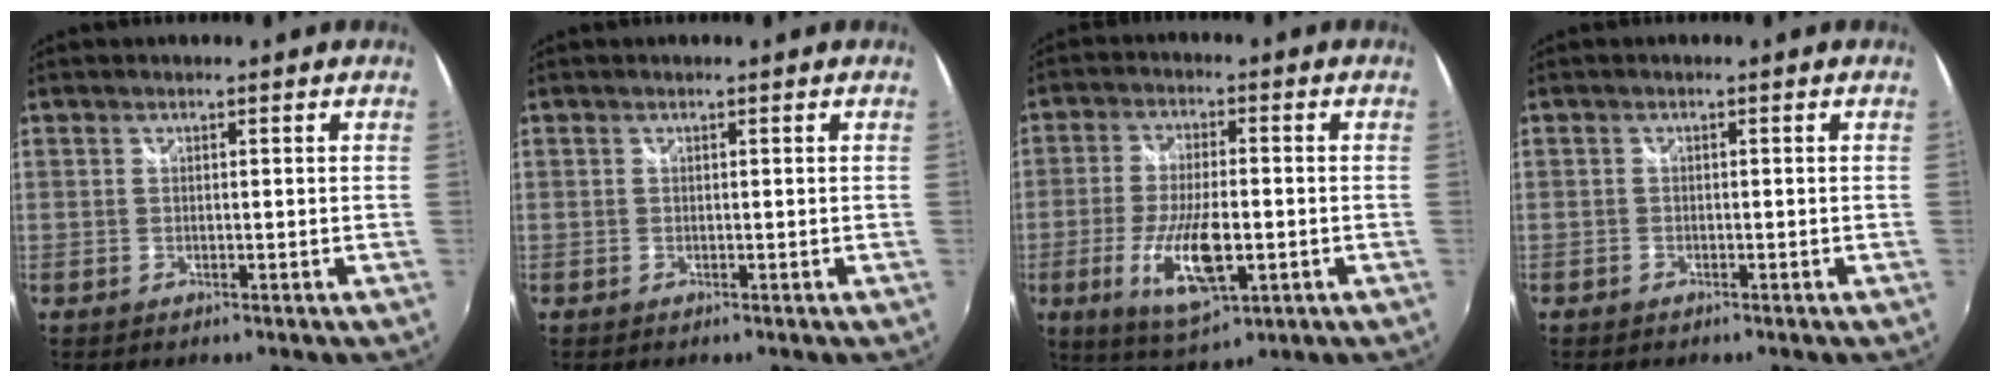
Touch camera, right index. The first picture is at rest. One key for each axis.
{"total": 0.0}
{"total": 12.1, "fx": -3.5, "fy": 4.1, "fz": 10.9, "tx": -0.218, "ty": -0.019, "tz": -0.060}
{"total": 0.9, "fx": -0.8, "fy": 0.5, "fz": 0.2, "tx": -0.006, "ty": 0.001, "tz": -0.014}